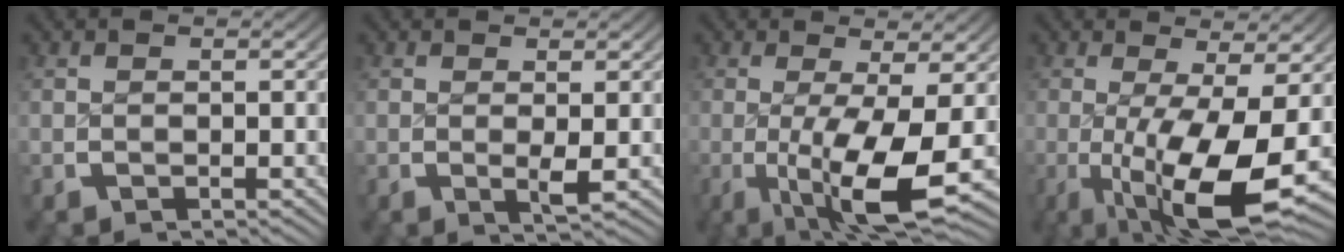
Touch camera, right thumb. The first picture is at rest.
{"total": 1.7, "force": [0.3, 0.4, 1.6], "torque": [-0.030, -0.004, 0.005]}
{"total": 9.6, "force": [-1.5, 3.7, 8.7], "torque": [-0.159, -0.035, -0.011]}
{"total": 12.3, "force": [-2.2, 5.1, 10.9], "torque": [-0.189, -0.043, -0.011]}